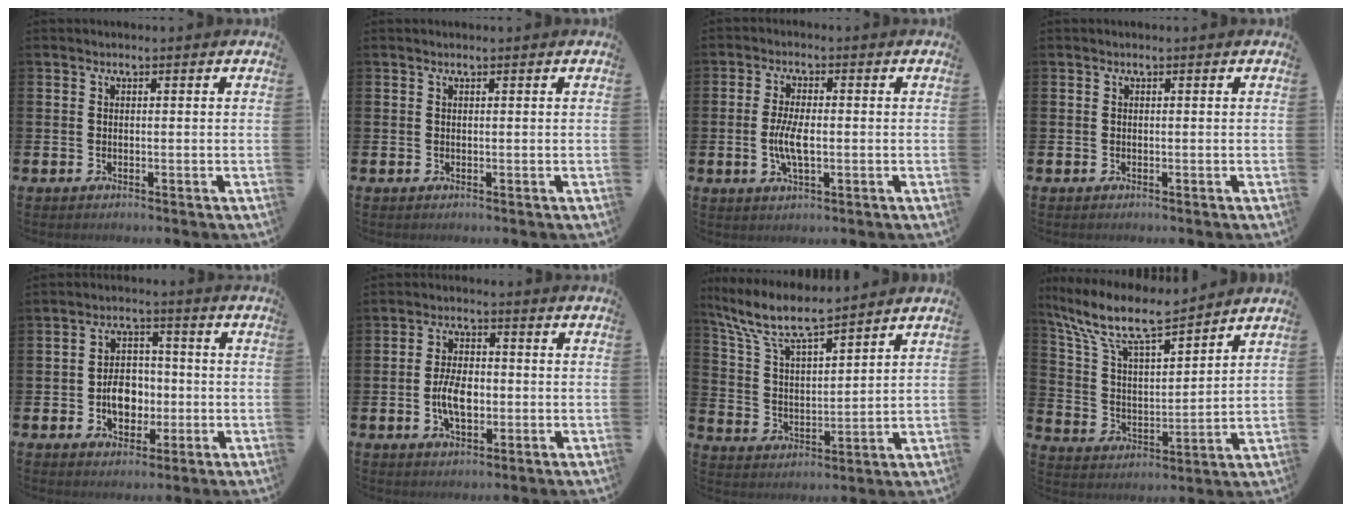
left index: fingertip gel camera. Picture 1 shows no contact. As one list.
[{"total": 0.0}, {"total": 4.8, "force": [-0.6, 1.8, 4.4], "torque": [-0.089, -0.002, -0.016]}, {"total": 0.0}, {"total": 5.7, "force": [-1.1, 4.2, 3.6], "torque": [-0.054, 0.006, -0.026]}, {"total": 5.4, "force": [-0.9, 2.9, 4.4], "torque": [-0.068, 0.003, -0.018]}, {"total": 9.1, "force": [8.0, 1.6, 4.0], "torque": [-0.112, -0.041, 0.141]}, {"total": 11.5, "force": [9.8, 2.5, 5.4], "torque": [-0.147, -0.050, 0.173]}]